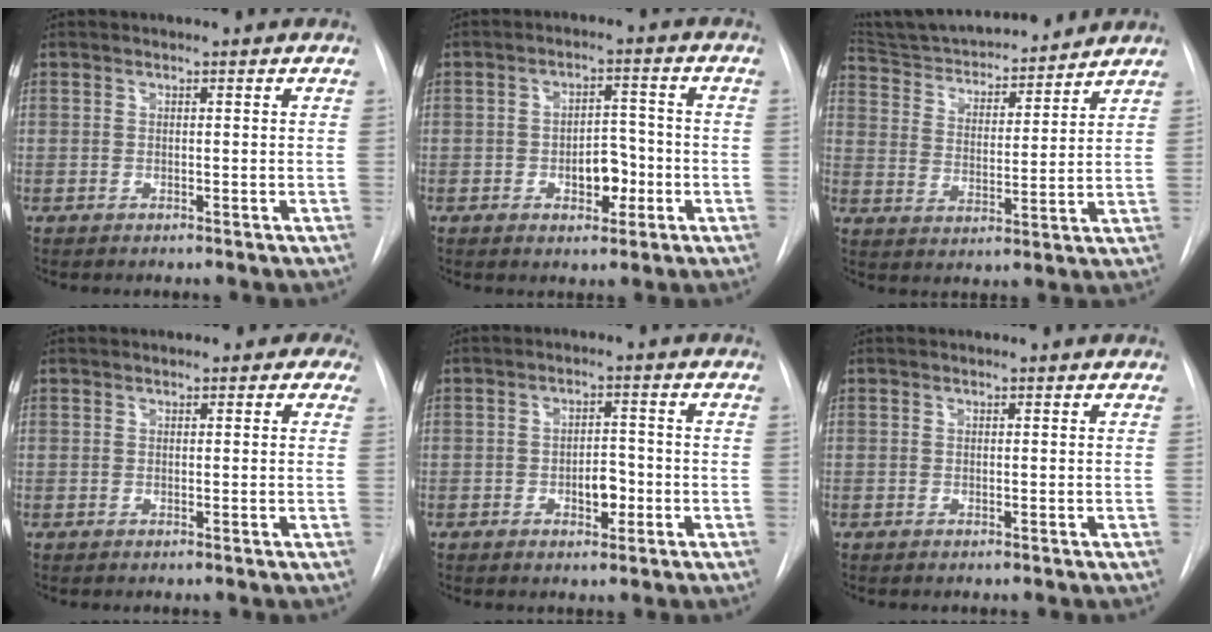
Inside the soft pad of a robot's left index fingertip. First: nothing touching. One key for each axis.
{"total": 5.3, "fx": -1.7, "fy": 2.9, "fz": 4.0, "tx": -0.053, "ty": 0.012, "tz": -0.022}
{"total": 17.0, "fx": 15.9, "fy": 2.8, "fz": 5.3, "tx": -0.084, "ty": 0.009, "tz": 0.255}
{"total": 2.1, "fx": 1.3, "fy": 1.4, "fz": 0.7, "tx": 0.014, "ty": -0.002, "tz": 0.006}
{"total": 3.8, "fx": -1.3, "fy": 1.9, "fz": 3.0, "tx": -0.038, "ty": 0.006, "tz": -0.015}
{"total": 0.0}